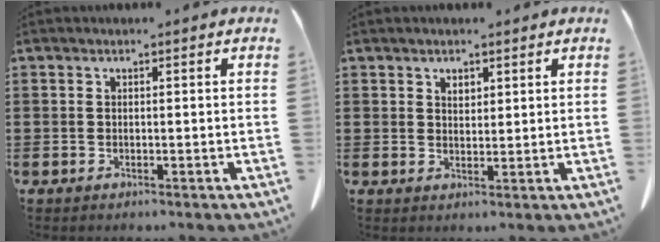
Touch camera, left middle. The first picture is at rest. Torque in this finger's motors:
{"motor_torque": [0.55, 0.53, 0.02, 0.05]}